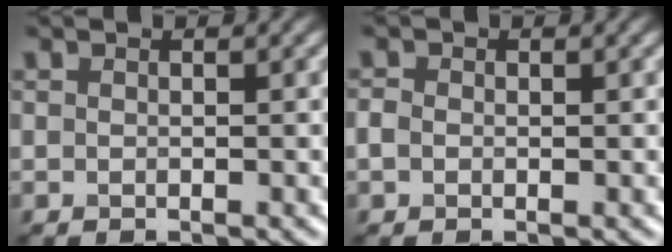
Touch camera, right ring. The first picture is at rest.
{"total": 0.8, "force": [-0.1, 0.7, 0.4], "torque": [-0.010, -0.001, -0.005]}